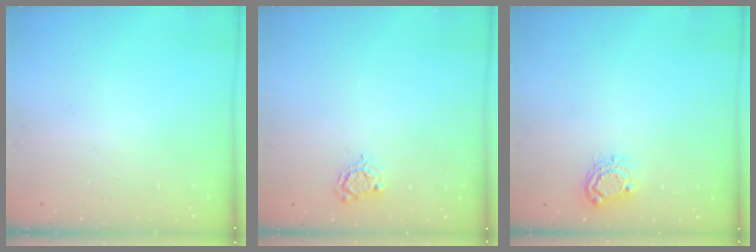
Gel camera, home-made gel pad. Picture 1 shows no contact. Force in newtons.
{"total": 4.7, "press": 4.7, "slide": 0.3}
{"total": 6.6, "press": 6.6, "slide": 0.5}